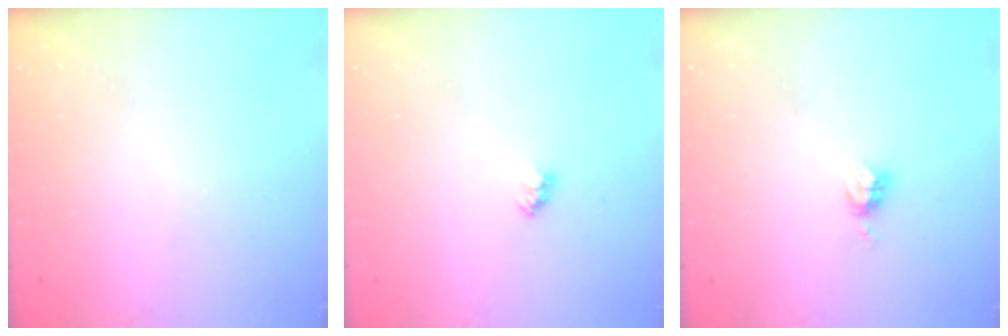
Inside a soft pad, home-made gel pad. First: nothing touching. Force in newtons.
{"total": 2.4, "press": 2.4, "slide": 0.1}
{"total": 3.8, "press": 3.7, "slide": 0.4}